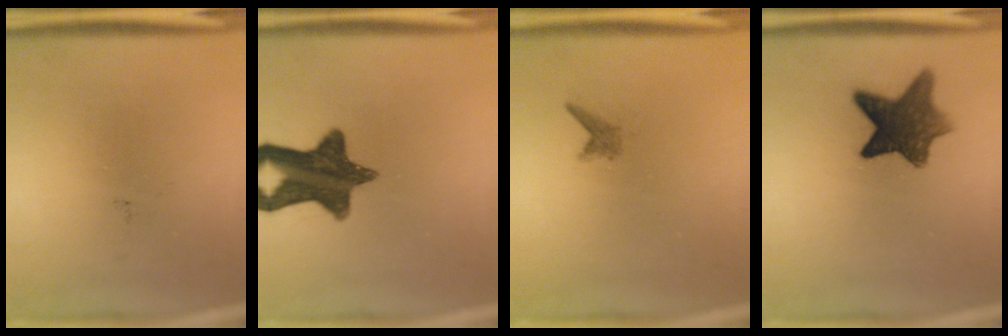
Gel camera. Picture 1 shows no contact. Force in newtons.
{"total": 13.0}
{"total": 1.0}
{"total": 9.6}